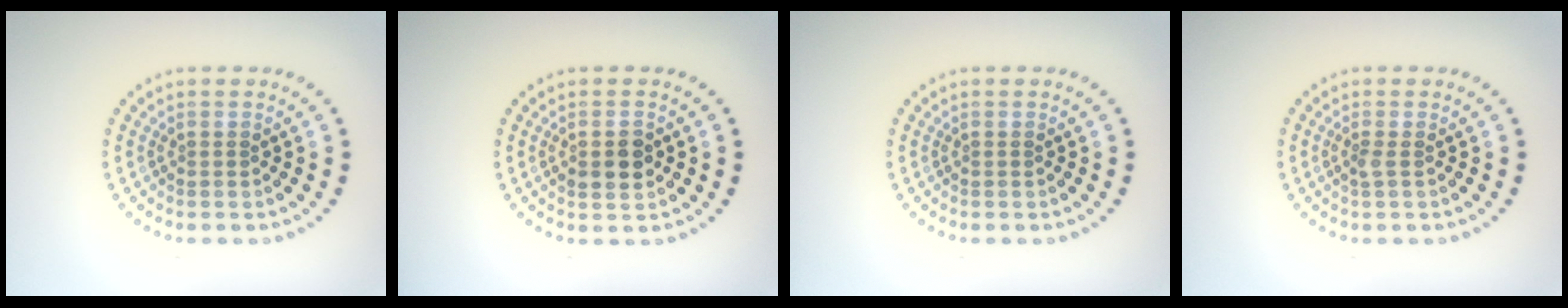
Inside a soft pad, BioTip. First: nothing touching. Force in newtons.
{"total": 2.3, "press": 2.3, "slide": 0.2}
{"total": 0.0}
{"total": 0.6, "press": 0.5, "slide": 0.4}